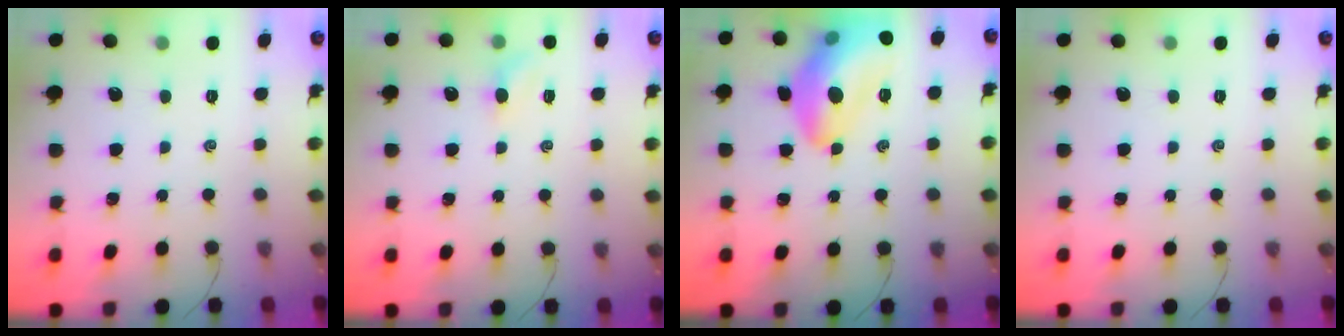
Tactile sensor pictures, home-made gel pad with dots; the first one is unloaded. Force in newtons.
{"total": 2.9, "press": 2.7, "slide": 0.9}
{"total": 17.3, "press": 17.2, "slide": 2.1}
{"total": 0.0}